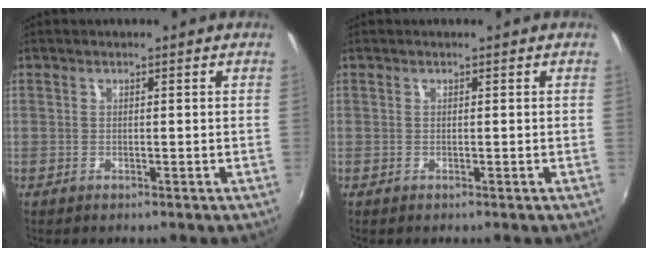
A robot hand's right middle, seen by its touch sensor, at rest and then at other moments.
{"total": 0.0}